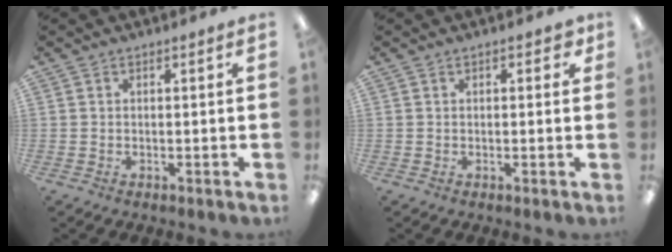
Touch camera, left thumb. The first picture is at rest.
{"total": 2.3, "force": [0.9, 1.3, 1.7], "torque": [-0.020, 0.002, 0.011]}